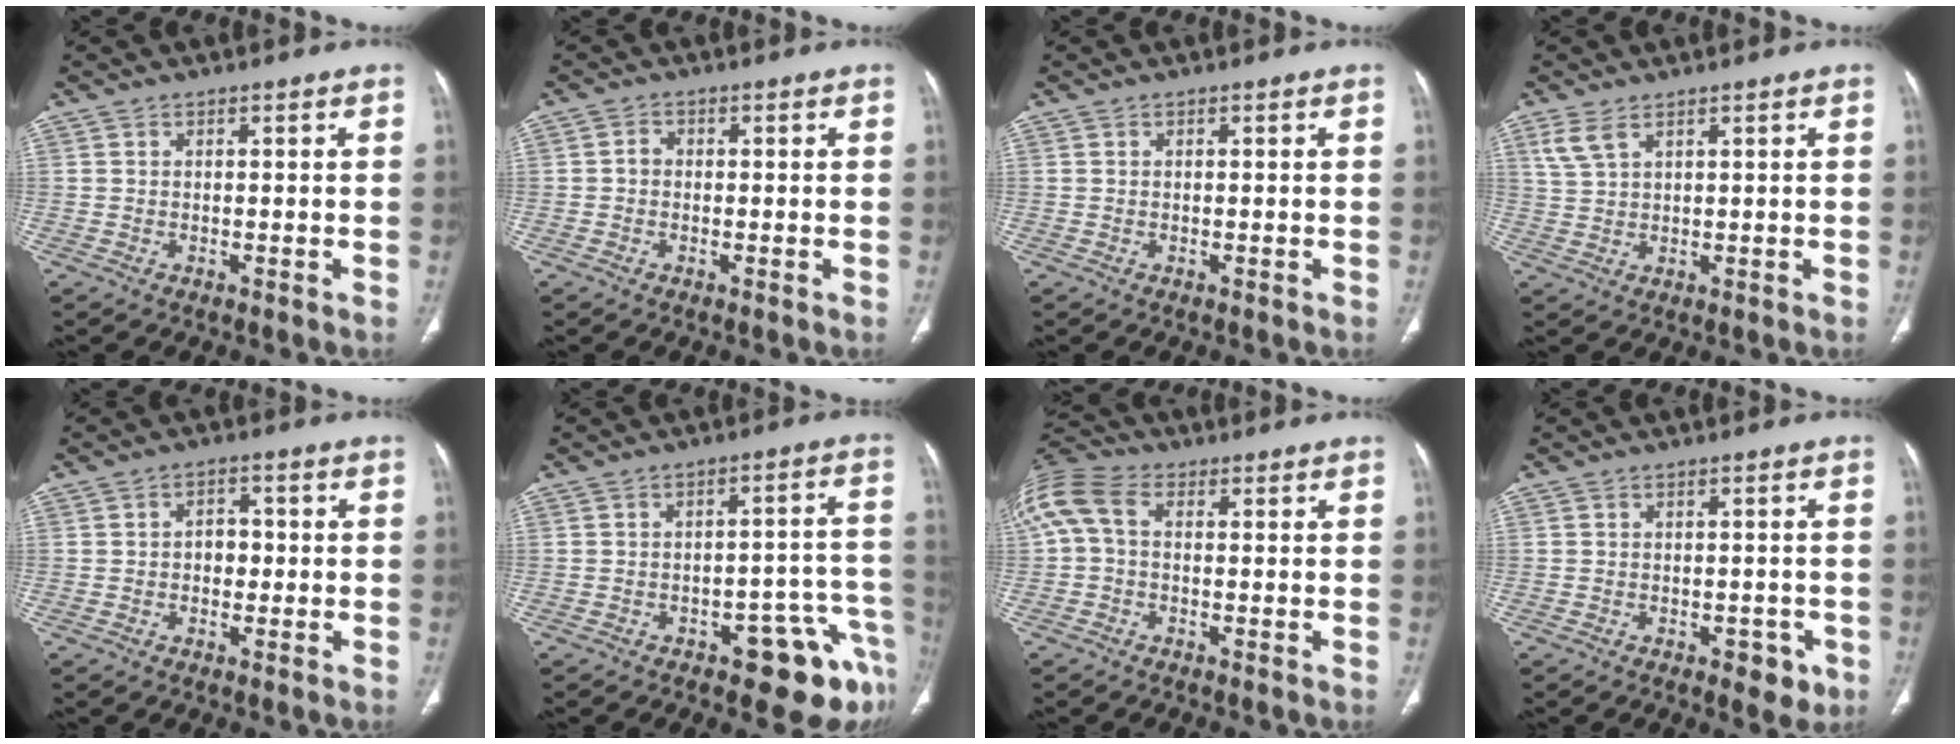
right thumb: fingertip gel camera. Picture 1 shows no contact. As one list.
[{"total": 1.5, "force": [-0.3, 1.3, 0.8], "torque": [-0.007, 0.005, -0.011]}, {"total": 0.0}, {"total": 3.7, "force": [2.3, 1.5, 2.4], "torque": [-0.058, 0.002, 0.058]}, {"total": 3.6, "force": [-0.3, 2.6, 2.4], "torque": [-0.019, 0.012, -0.011]}, {"total": 11.8, "force": [-7.2, 4.6, 8.2], "torque": [-0.055, 0.066, -0.091]}, {"total": 10.1, "force": [0.8, 6.6, 7.7], "torque": [-0.174, 0.031, 0.006]}, {"total": 4.2, "force": [-2.0, 2.4, 2.8], "torque": [-0.016, 0.007, -0.023]}]